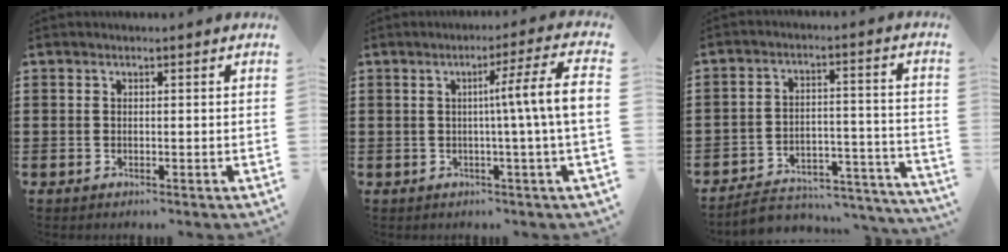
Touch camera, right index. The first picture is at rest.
{"total": 8.0, "force": [0.1, -0.9, 8.0], "torque": [-0.135, -0.011, -0.006]}
{"total": 5.1, "force": [-4.8, 1.3, 1.3], "torque": [-0.021, 0.007, -0.094]}